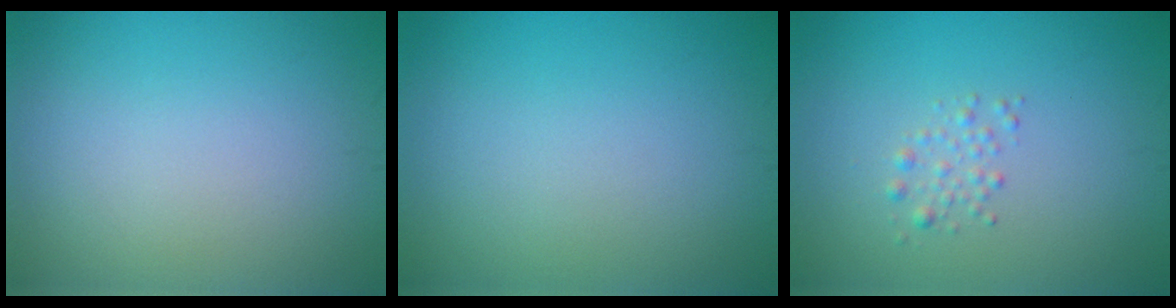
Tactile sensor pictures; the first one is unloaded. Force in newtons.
{"total": 0.0}
{"total": 1.2, "press": 1.2, "slide": 0.0}